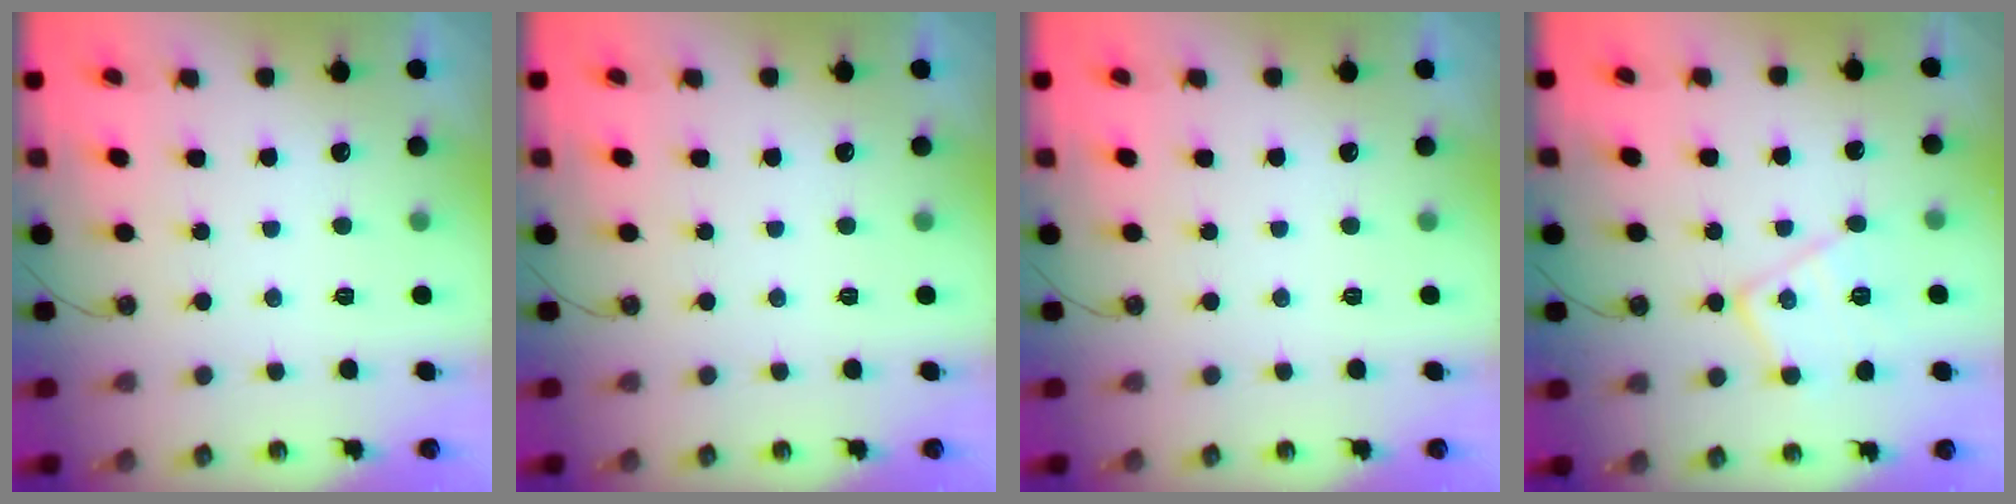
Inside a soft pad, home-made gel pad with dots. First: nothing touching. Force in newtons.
{"total": 0.0}
{"total": 0.0}
{"total": 12.5, "press": 12.5, "slide": 0.3}